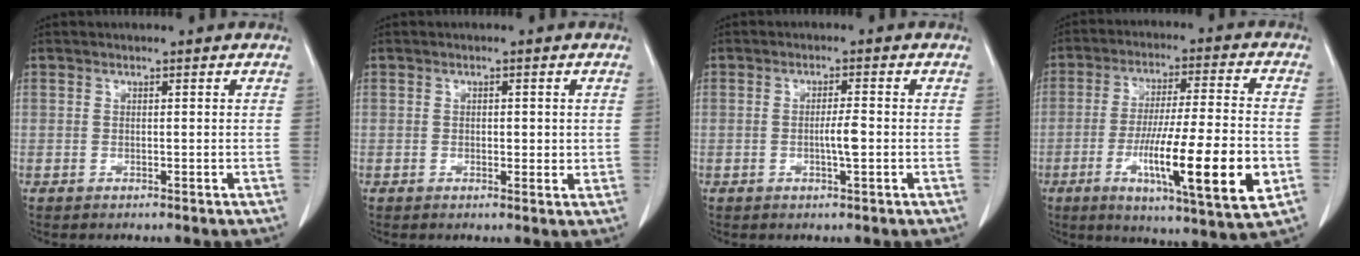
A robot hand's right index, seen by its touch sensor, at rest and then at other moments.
{"total": 2.4, "force": [0.2, 1.2, 2.1], "torque": [-0.026, 0.000, 0.002]}
{"total": 2.9, "force": [-0.5, 0.2, 2.8], "torque": [-0.052, -0.001, -0.009]}
{"total": 18.1, "force": [-5.3, 1.1, 17.2], "torque": [-0.276, -0.023, -0.082]}